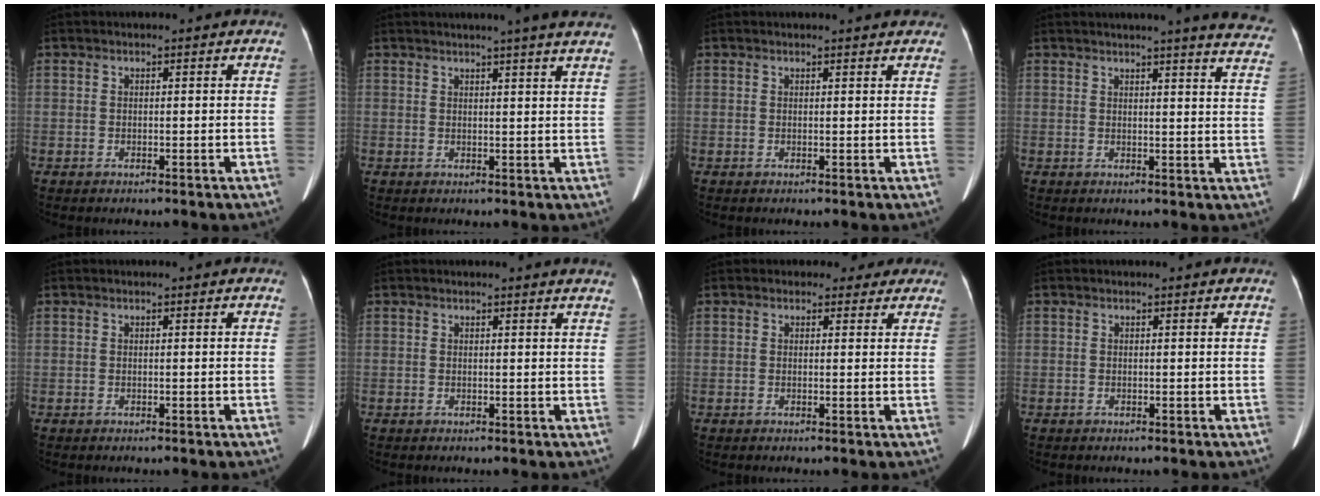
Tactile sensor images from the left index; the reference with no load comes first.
{"total": 7.9, "force": [6.8, -0.9, 3.9], "torque": [-0.046, 0.008, 0.062]}
{"total": 4.3, "force": [4.1, 0.6, 1.3], "torque": [-0.015, 0.008, 0.034]}
{"total": 15.6, "force": [14.2, 0.1, 6.3], "torque": [-0.067, -0.059, 0.144]}
{"total": 0.0}
{"total": 3.0, "force": [2.9, -0.3, 0.7], "torque": [-0.010, -0.009, 0.017]}
{"total": 3.0, "force": [2.2, 2.0, 0.1], "torque": [0.009, 0.002, 0.017]}
{"total": 0.0}